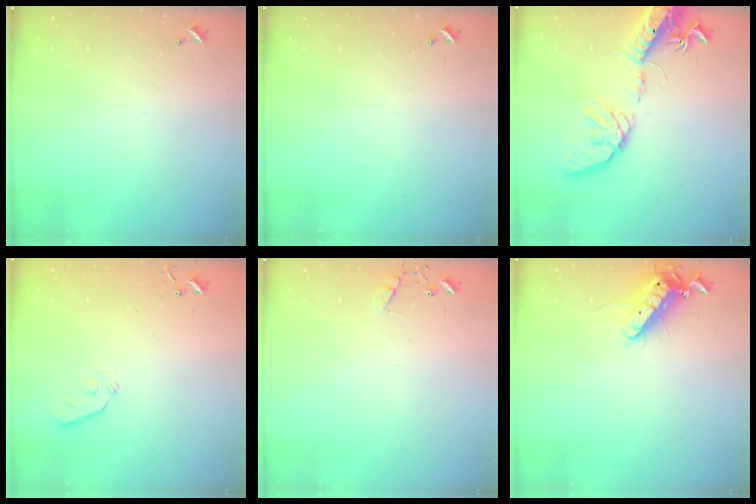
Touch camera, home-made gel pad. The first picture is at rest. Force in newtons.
{"total": 0.0}
{"total": 19.4, "press": 19.1, "slide": 3.3}
{"total": 3.8, "press": 3.7, "slide": 0.7}
{"total": 6.8, "press": 6.8, "slide": 0.5}
{"total": 11.9, "press": 11.7, "slide": 2.2}